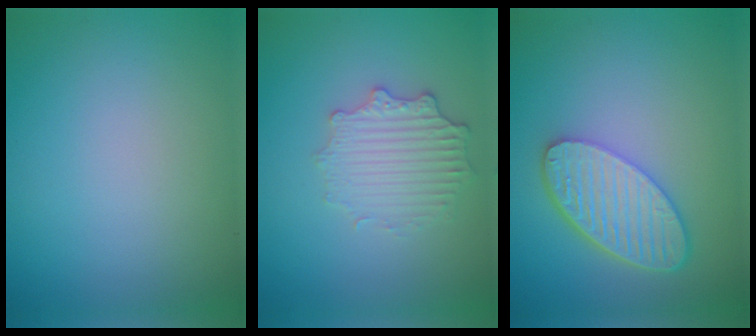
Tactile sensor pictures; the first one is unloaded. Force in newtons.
{"total": 2.7, "press": 2.6, "slide": 0.8}
{"total": 5.9, "press": 4.5, "slide": 3.8}